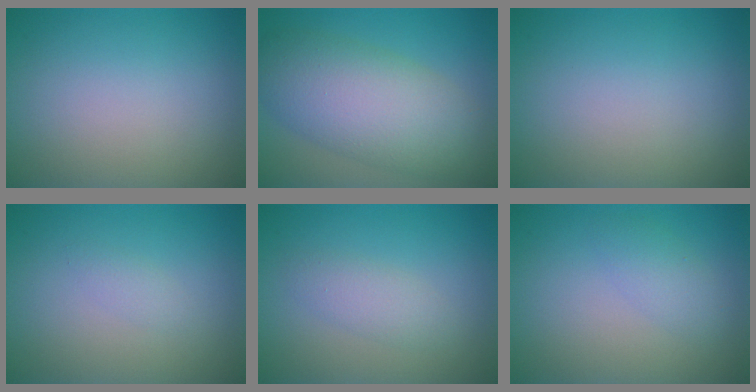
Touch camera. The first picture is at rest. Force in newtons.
{"total": 8.9, "press": 8.9, "slide": 0.2}
{"total": 0.0}
{"total": 0.8, "press": 0.8, "slide": 0.1}
{"total": 1.9, "press": 1.9, "slide": 0.1}
{"total": 1.9, "press": 1.9, "slide": 0.0}